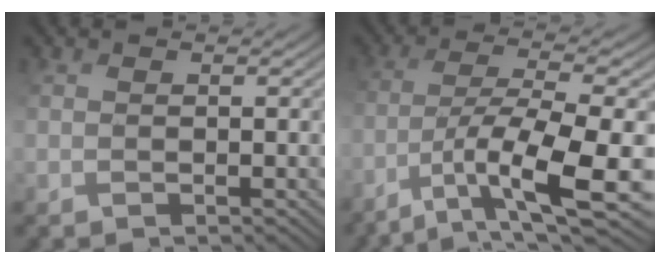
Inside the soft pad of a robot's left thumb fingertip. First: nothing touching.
{"total": 11.9, "force": [-5.6, 3.6, 9.9], "torque": [-0.193, -0.023, -0.081]}